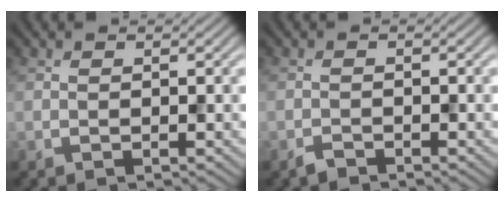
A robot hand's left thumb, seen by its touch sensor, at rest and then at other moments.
{"total": 1.2, "force": [-1.0, 0.3, 0.4], "torque": [-0.007, 0.000, -0.023]}